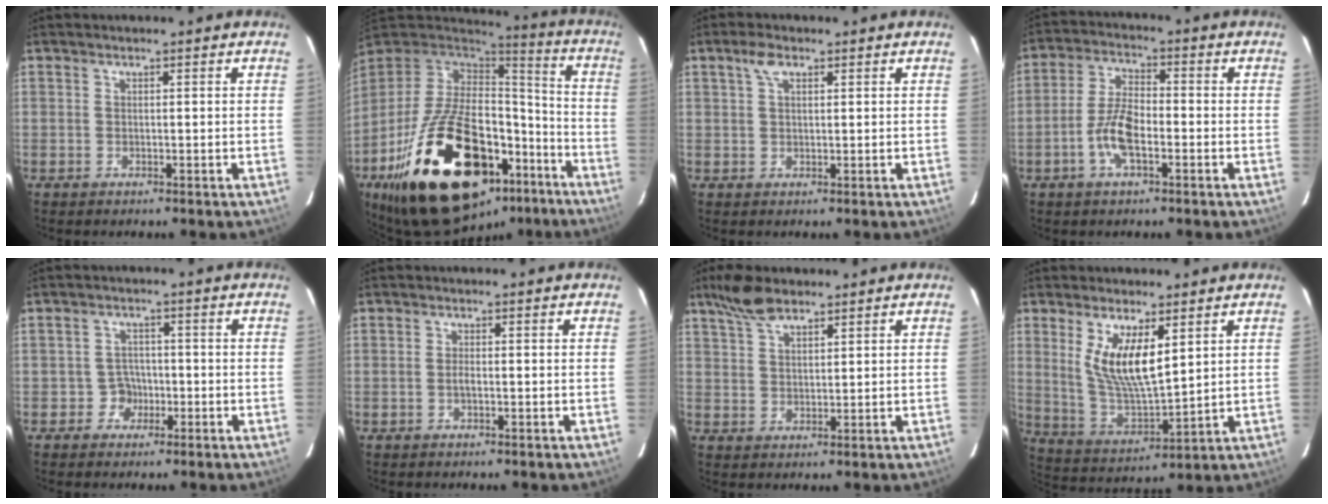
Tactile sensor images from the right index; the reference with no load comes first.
{"total": 32.4, "force": [-18.2, 16.5, 21.1], "torque": [-0.385, 0.003, -0.256]}
{"total": 2.9, "force": [1.5, 1.4, 2.1], "torque": [-0.041, 0.009, 0.028]}
{"total": 7.5, "force": [-2.8, 2.8, 6.4], "torque": [-0.133, 0.009, -0.056]}
{"total": 3.2, "force": [-1.5, 2.8, -0.1], "torque": [0.005, 0.016, -0.025]}
{"total": 1.1, "force": [-0.3, 0.3, 1.0], "torque": [-0.020, 0.003, -0.007]}
{"total": 6.5, "force": [4.9, 2.4, 3.5], "torque": [-0.071, 0.016, 0.093]}
{"total": 11.6, "force": [4.5, 3.6, 10.1], "torque": [-0.195, -0.009, 0.100]}